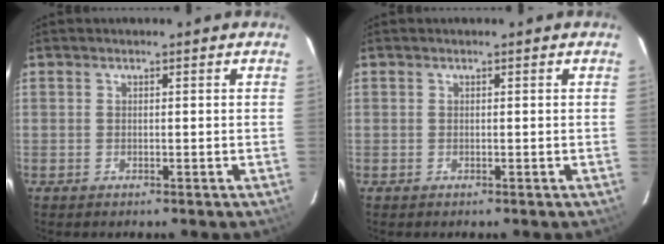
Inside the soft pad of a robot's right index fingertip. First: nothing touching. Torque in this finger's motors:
{"motor_torque": [0.00, 0.00, 0.00, 0.00]}